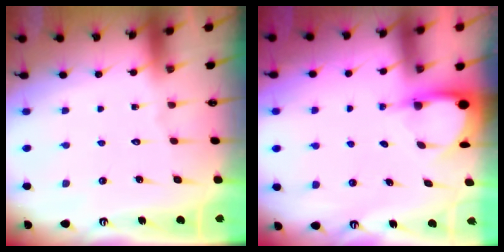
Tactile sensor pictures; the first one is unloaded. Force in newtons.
{"total": 3.4, "press": 3.4, "slide": 0.1}